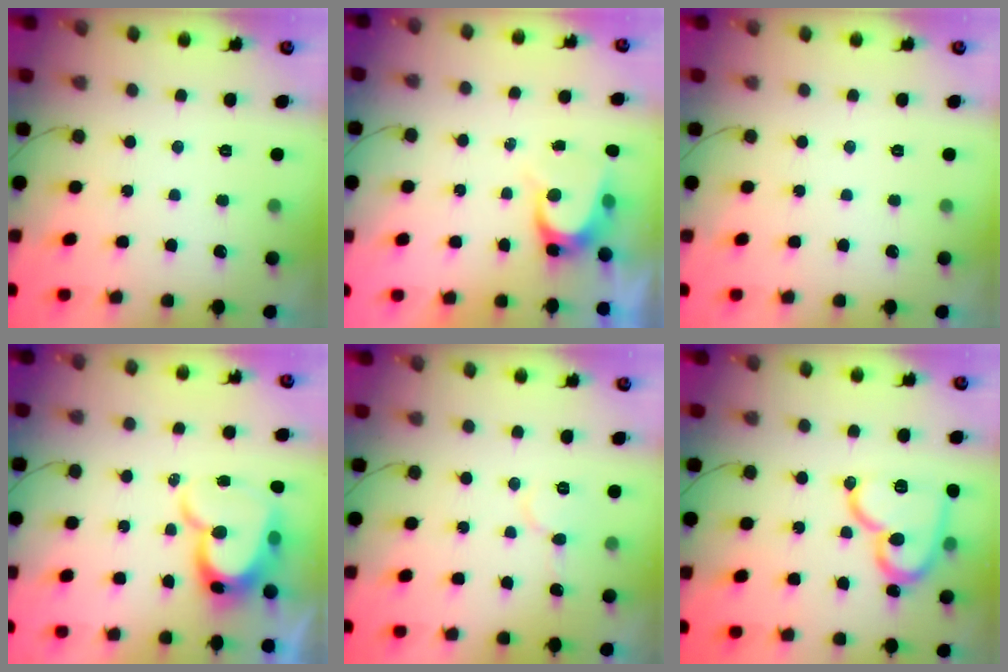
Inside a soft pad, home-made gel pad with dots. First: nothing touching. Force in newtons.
{"total": 5.2, "press": 5.2, "slide": 0.4}
{"total": 0.0}
{"total": 15.2, "press": 15.1, "slide": 1.6}
{"total": 5.7, "press": 5.6, "slide": 0.6}
{"total": 17.9, "press": 17.8, "slide": 1.7}